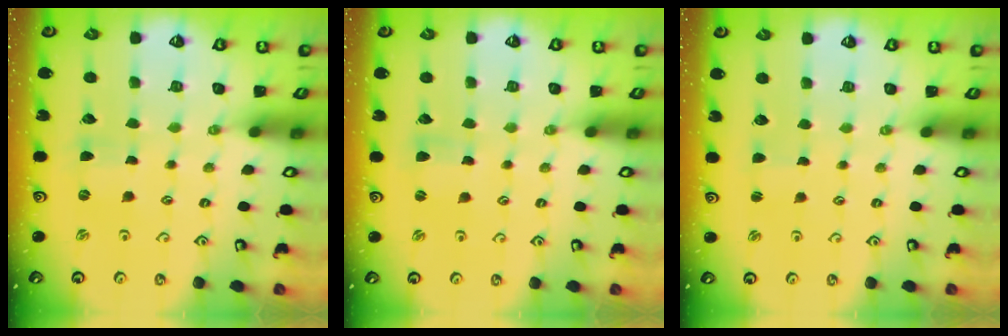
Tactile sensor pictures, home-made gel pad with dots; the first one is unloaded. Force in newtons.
{"total": 0.8, "press": 0.8, "slide": 0.1}
{"total": 0.8, "press": 0.8, "slide": 0.1}